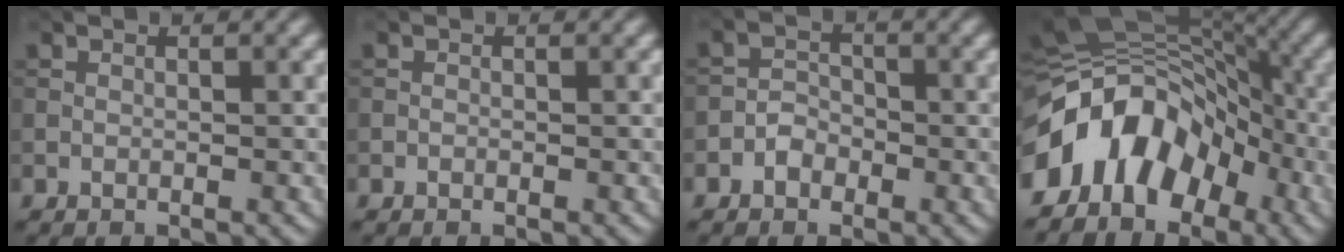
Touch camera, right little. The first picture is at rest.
{"total": 0.0}
{"total": 1.7, "force": [-1.0, 1.3, 0.6], "torque": [-0.005, 0.008, -0.020]}
{"total": 11.5, "force": [-5.0, 7.6, 7.0], "torque": [-0.110, 0.021, -0.107]}